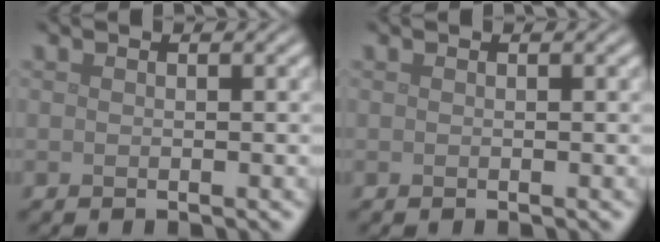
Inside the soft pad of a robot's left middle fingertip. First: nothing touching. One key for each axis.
{"total": 0.0}